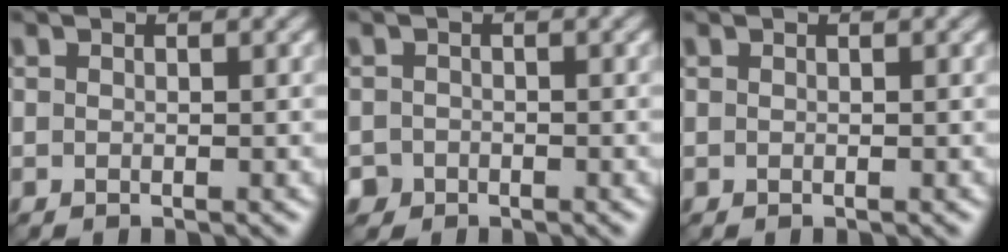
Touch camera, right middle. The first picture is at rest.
{"total": 1.4, "force": [-0.9, 1.0, 0.0], "torque": [0.005, 0.005, -0.016]}
{"total": 0.0}